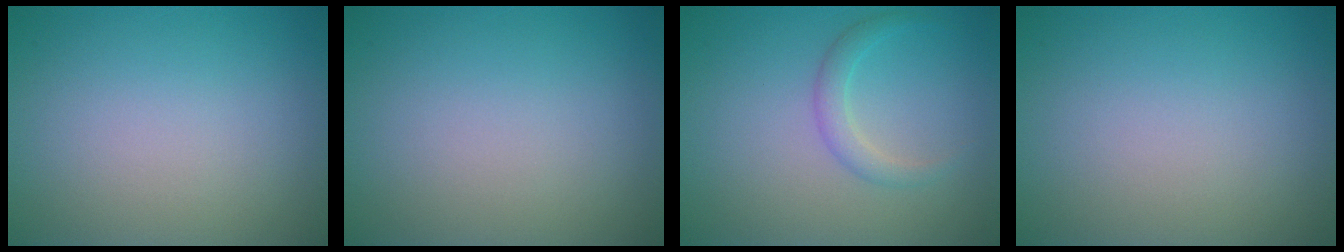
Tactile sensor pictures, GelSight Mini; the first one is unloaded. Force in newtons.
{"total": 0.0}
{"total": 1.7, "press": 1.7, "slide": 0.1}
{"total": 0.0}